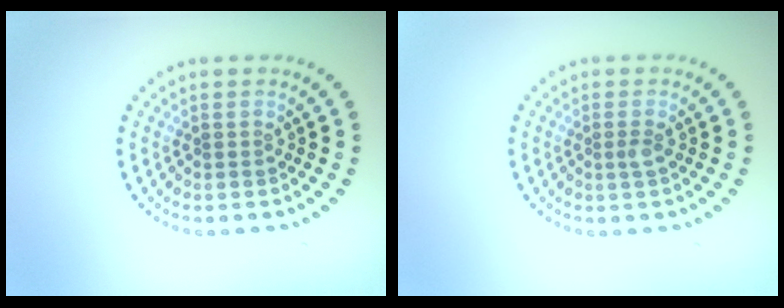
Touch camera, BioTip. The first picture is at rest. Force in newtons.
{"total": 0.8, "press": 0.5, "slide": 0.5}